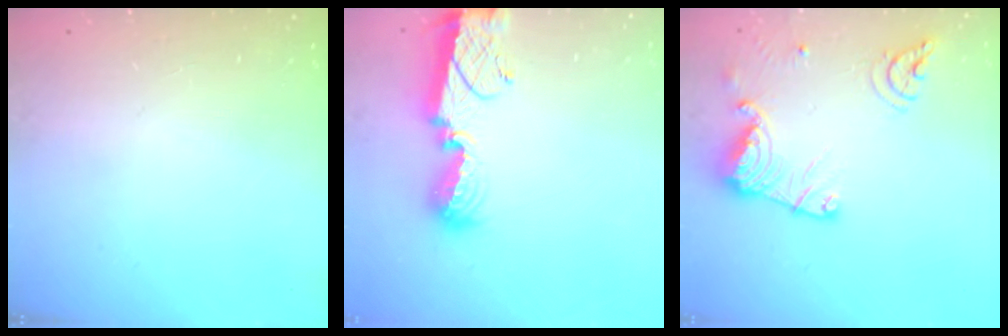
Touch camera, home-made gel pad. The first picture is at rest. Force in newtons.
{"total": 12.3, "press": 12.3, "slide": 0.8}
{"total": 15.2, "press": 15.1, "slide": 1.8}